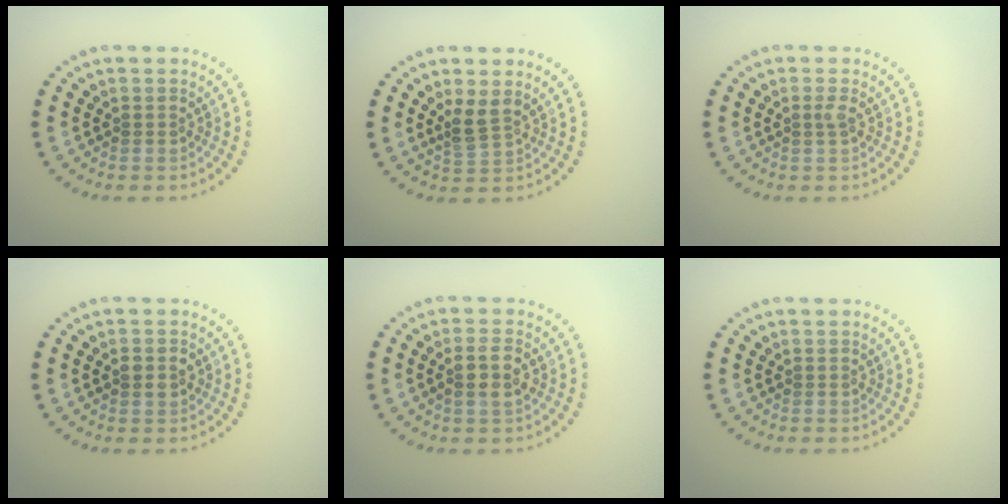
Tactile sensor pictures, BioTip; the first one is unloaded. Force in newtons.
{"total": 2.1, "press": 1.7, "slide": 1.2}
{"total": 0.7, "press": 0.5, "slide": 0.6}
{"total": 1.9, "press": 1.9, "slide": 0.1}
{"total": 2.5, "press": 2.4, "slide": 0.7}
{"total": 0.0}